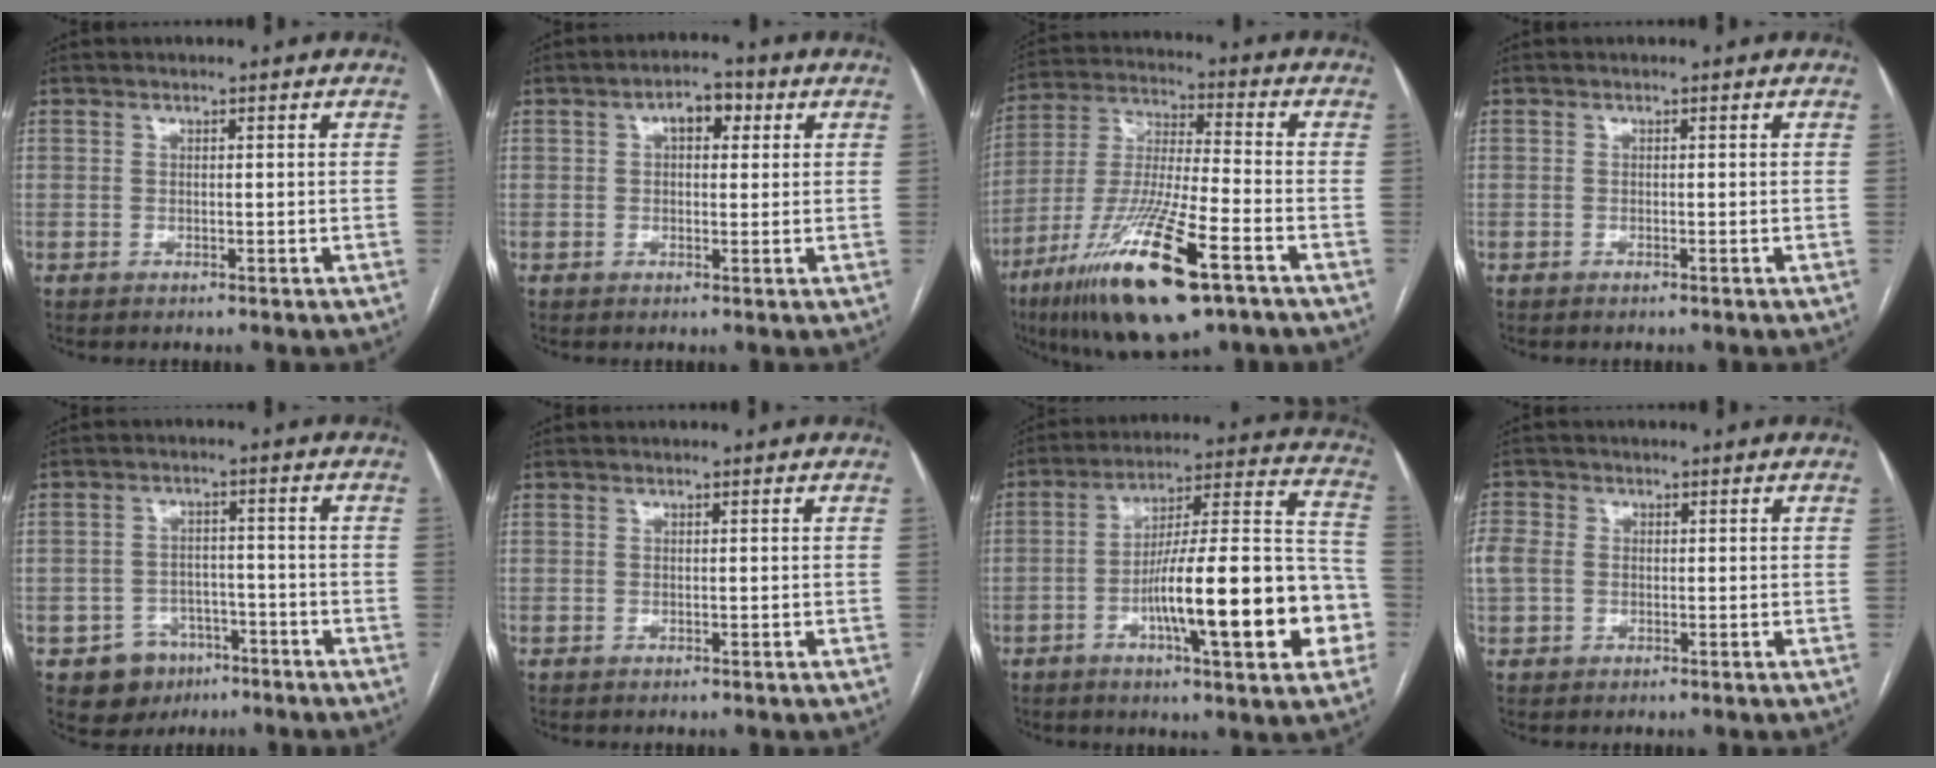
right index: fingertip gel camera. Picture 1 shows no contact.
{"total": 4.4, "force": [1.5, 2.3, 3.5], "torque": [-0.053, 0.023, 0.020]}
{"total": 19.9, "force": [-10.8, 2.7, 16.5], "torque": [-0.328, -0.042, -0.190]}
{"total": 0.0}
{"total": 6.3, "force": [-3.4, 5.2, 1.0], "torque": [-0.011, 0.012, -0.044]}
{"total": 0.0}
{"total": 21.6, "force": [-6.5, 3.5, 20.3], "torque": [-0.265, 0.025, -0.091]}
{"total": 4.1, "force": [0.1, 3.4, 2.3], "torque": [-0.070, 0.018, 0.005]}